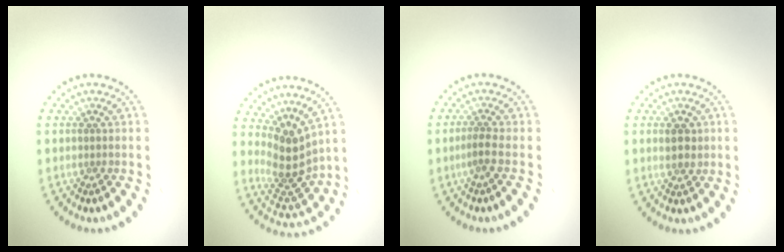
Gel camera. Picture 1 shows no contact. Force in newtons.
{"total": 3.9, "press": 2.8, "slide": 2.6}
{"total": 1.3, "press": 1.0, "slide": 0.9}
{"total": 1.8, "press": 1.7, "slide": 0.4}